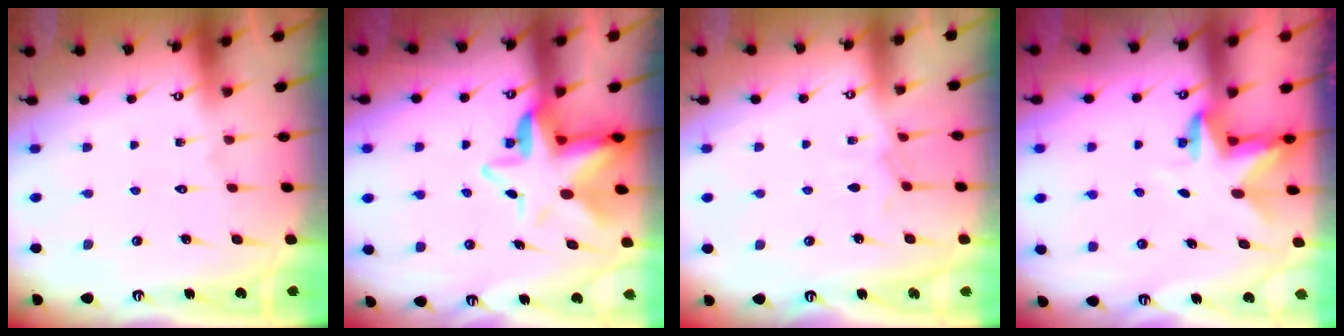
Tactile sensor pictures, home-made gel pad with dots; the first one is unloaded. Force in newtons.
{"total": 9.6, "press": 9.5, "slide": 1.6}
{"total": 5.2, "press": 5.1, "slide": 0.6}
{"total": 3.4, "press": 3.4, "slide": 0.1}